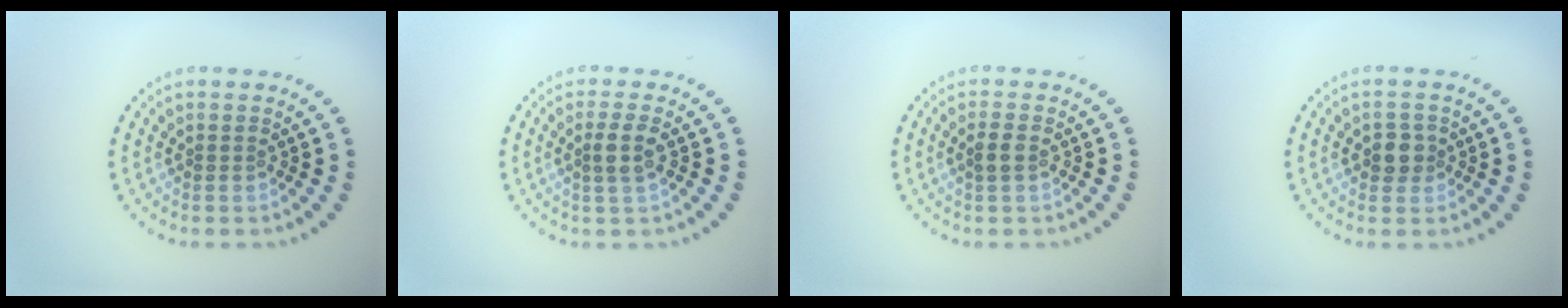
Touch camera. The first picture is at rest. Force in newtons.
{"total": 2.0, "press": 1.7, "slide": 1.1}
{"total": 1.4, "press": 1.4, "slide": 0.1}
{"total": 1.9, "press": 1.7, "slide": 0.7}